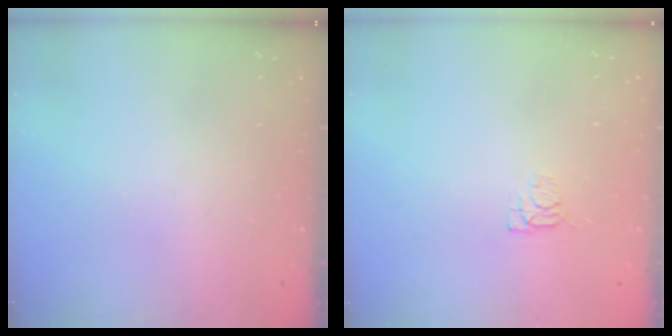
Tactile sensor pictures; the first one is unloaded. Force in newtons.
{"total": 4.9, "press": 4.8, "slide": 0.6}